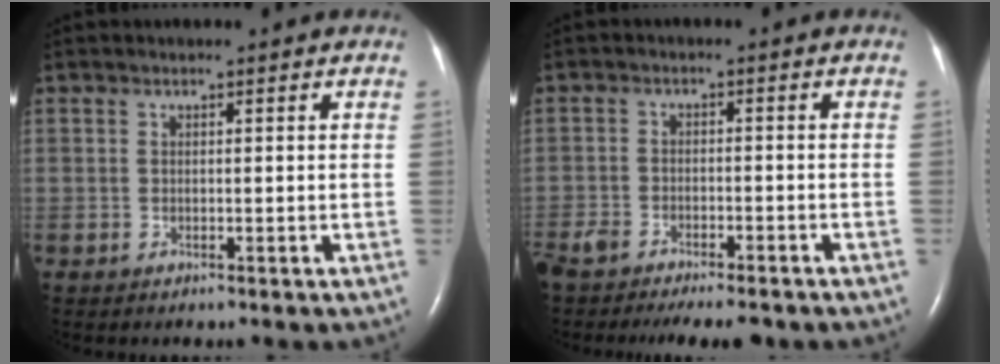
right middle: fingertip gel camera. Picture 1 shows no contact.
{"total": 14.2, "force": [-11.6, 4.4, 7.0], "torque": [-0.163, -0.022, -0.163]}